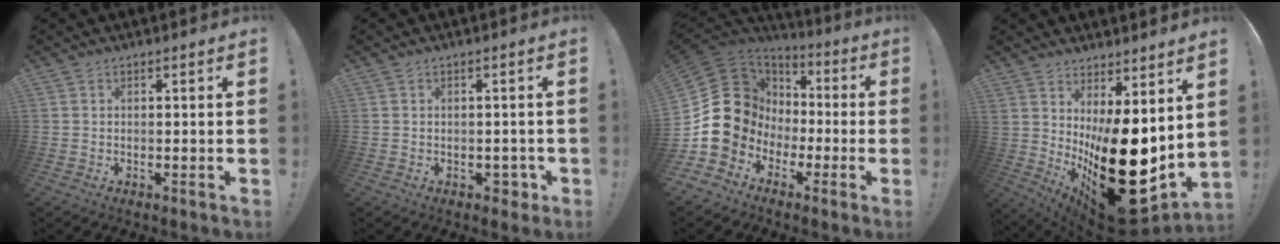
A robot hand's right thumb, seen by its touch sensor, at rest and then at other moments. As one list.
[{"total": 3.3, "force": [-0.7, 2.7, 1.9], "torque": [-0.018, 0.006, -0.010]}, {"total": 17.0, "force": [-1.6, 15.6, 6.6], "torque": [-0.108, 0.007, 0.012]}, {"total": 21.7, "force": [-3.7, 10.6, 18.5], "torque": [-0.267, -0.010, -0.031]}]